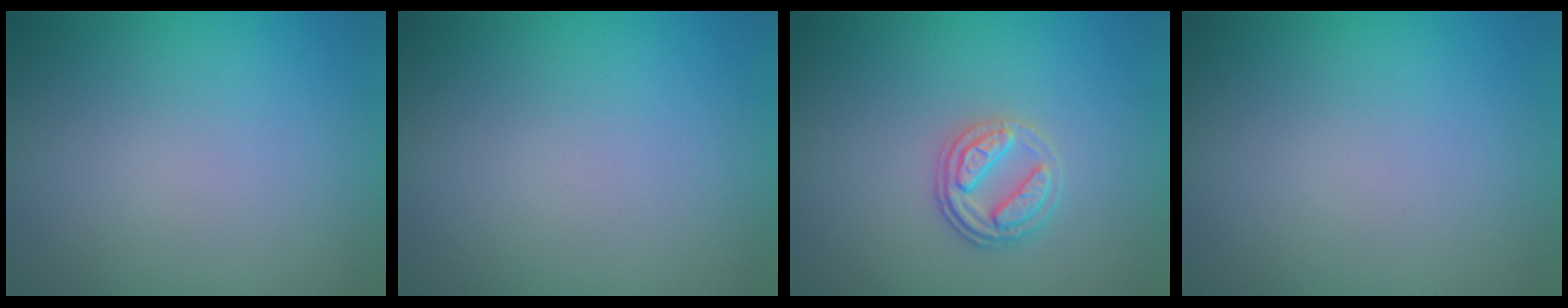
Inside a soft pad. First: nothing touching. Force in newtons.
{"total": 0.0}
{"total": 2.7, "press": 2.4, "slide": 1.1}
{"total": 0.0}